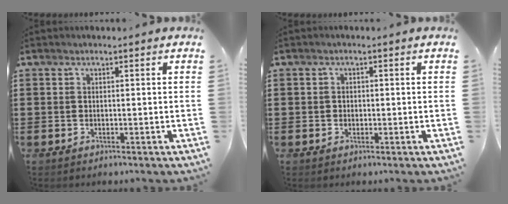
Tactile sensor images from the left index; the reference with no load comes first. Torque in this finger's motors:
{"motor_torque": [-0.21, 0.08, -0.01, -0.01]}